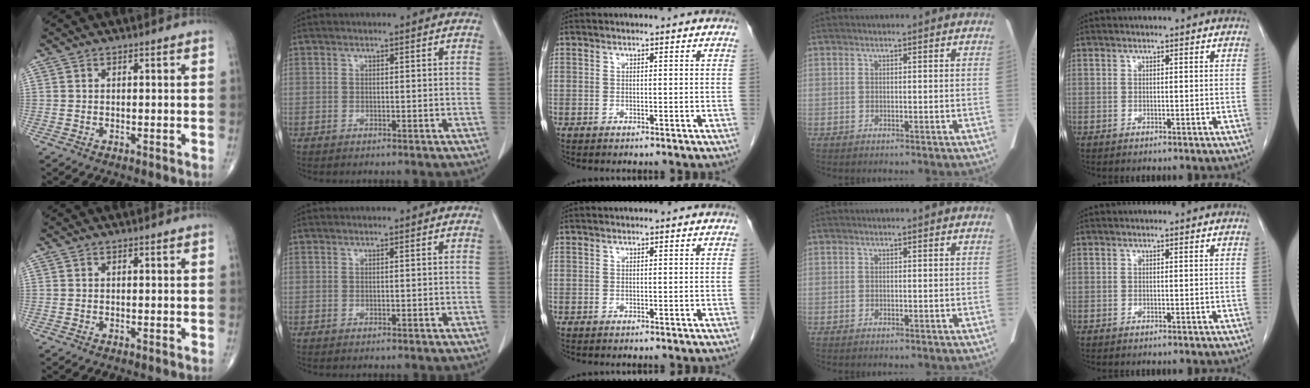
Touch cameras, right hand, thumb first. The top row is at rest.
{}